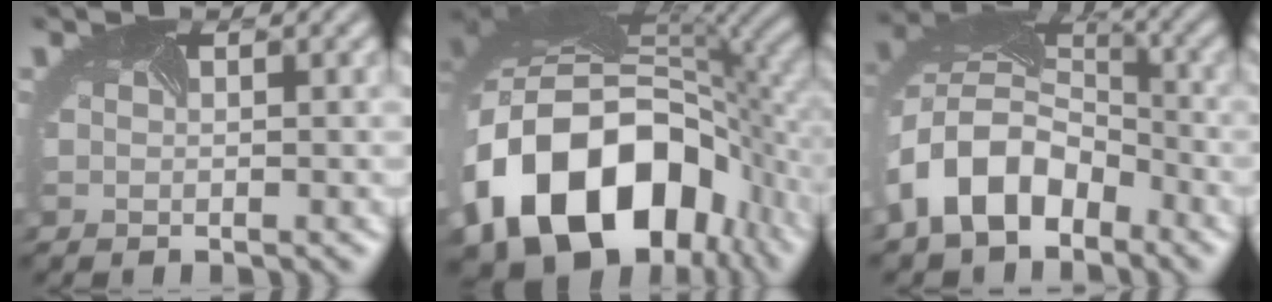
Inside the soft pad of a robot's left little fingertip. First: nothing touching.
{"total": 17.4, "force": [-5.0, 11.9, 11.7], "torque": [-0.244, -0.020, -0.076]}
{"total": 9.7, "force": [-3.7, 6.3, 6.4], "torque": [-0.134, -0.008, -0.075]}